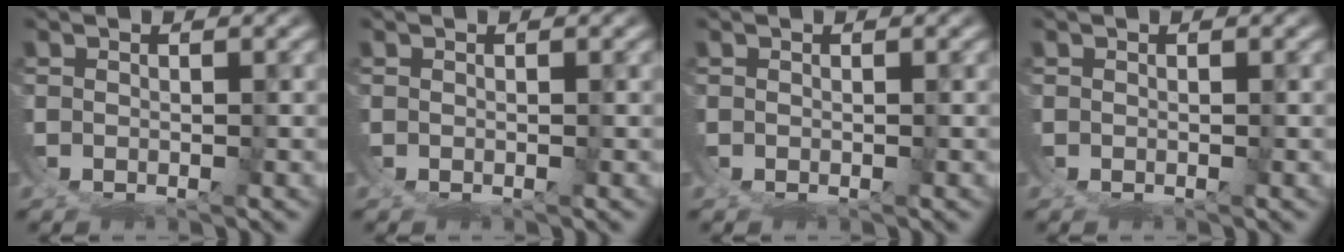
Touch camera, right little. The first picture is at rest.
{"total": 0.0}
{"total": 0.0}
{"total": 0.0}